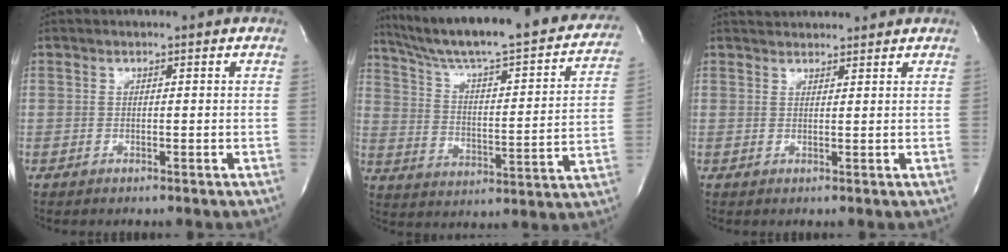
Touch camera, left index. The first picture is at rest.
{"total": 30.3, "force": [25.8, 4.2, 15.2], "torque": [-0.239, -0.035, 0.345]}
{"total": 4.6, "force": [4.4, 0.8, 0.7], "torque": [-0.013, 0.030, 0.064]}